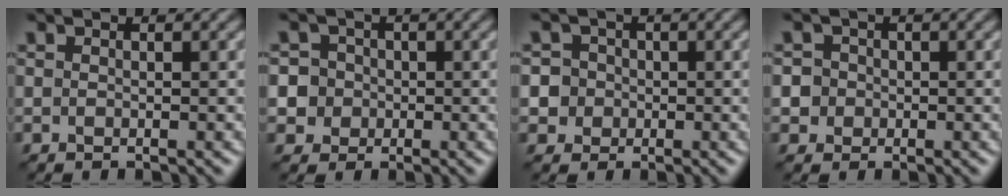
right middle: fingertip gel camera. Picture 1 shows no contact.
{"total": 5.1, "force": [-0.1, 4.9, 1.4], "torque": [-0.018, 0.031, -0.018]}
{"total": 4.5, "force": [0.0, 4.3, 1.3], "torque": [-0.012, 0.030, -0.016]}
{"total": 3.5, "force": [0.1, 3.3, 1.1], "torque": [-0.005, 0.024, -0.012]}